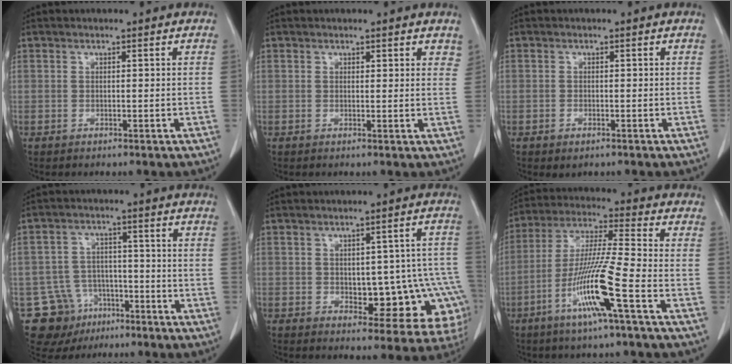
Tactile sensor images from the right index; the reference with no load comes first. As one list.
[{"total": 2.3, "force": [1.9, 0.9, 0.9], "torque": [0.006, -0.002, 0.015]}, {"total": 1.4, "force": [-0.8, 0.8, 0.8], "torque": [-0.010, -0.001, -0.004]}, {"total": 11.5, "force": [-6.4, 9.3, 2.1], "torque": [-0.045, 0.035, -0.090]}, {"total": 14.2, "force": [-3.2, 6.9, 12.0], "torque": [-0.084, 0.032, -0.023]}, {"total": 12.7, "force": [-5.3, -1.0, 11.5], "torque": [-0.229, -0.010, -0.106]}]